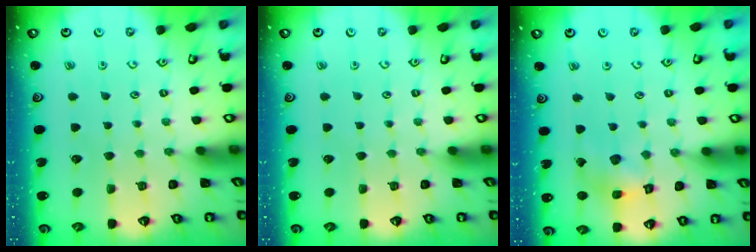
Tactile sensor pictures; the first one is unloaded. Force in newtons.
{"total": 0.0}
{"total": 8.4, "press": 8.4, "slide": 0.9}